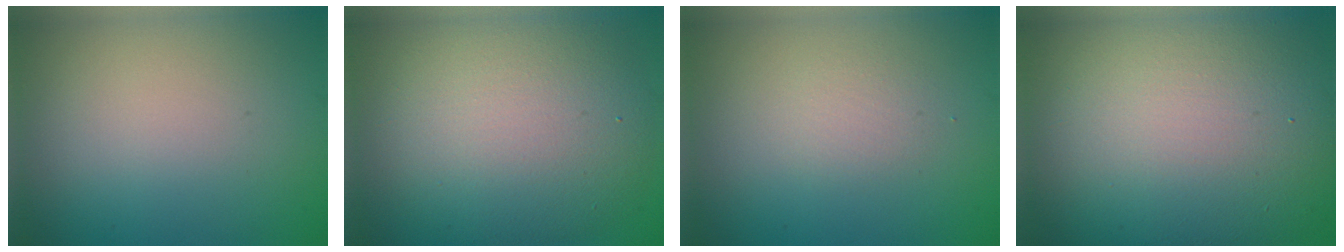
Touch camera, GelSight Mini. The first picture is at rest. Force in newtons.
{"total": 9.6, "press": 9.6, "slide": 0.2}
{"total": 1.2, "press": 1.2, "slide": 0.0}
{"total": 16.3, "press": 16.3, "slide": 1.1}